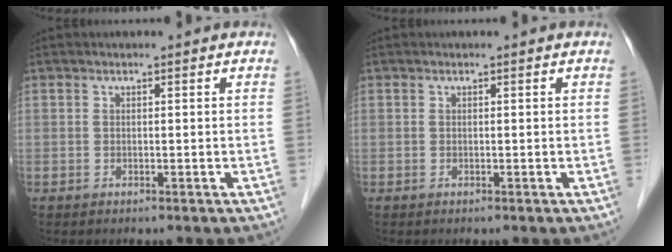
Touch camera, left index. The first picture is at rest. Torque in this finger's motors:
{"motor_torque": [0.00, 0.00, 0.00, 0.00]}